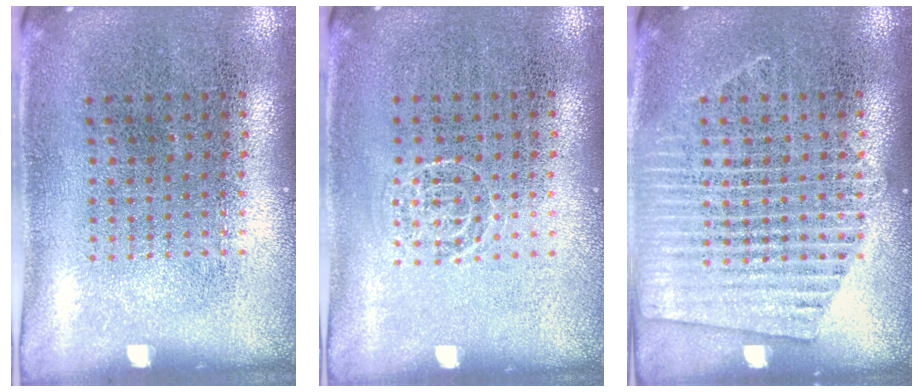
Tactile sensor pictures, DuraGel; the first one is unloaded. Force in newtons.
{"total": 0.9, "press": 0.9, "slide": 0.2}
{"total": 2.4, "press": 2.4, "slide": 0.2}